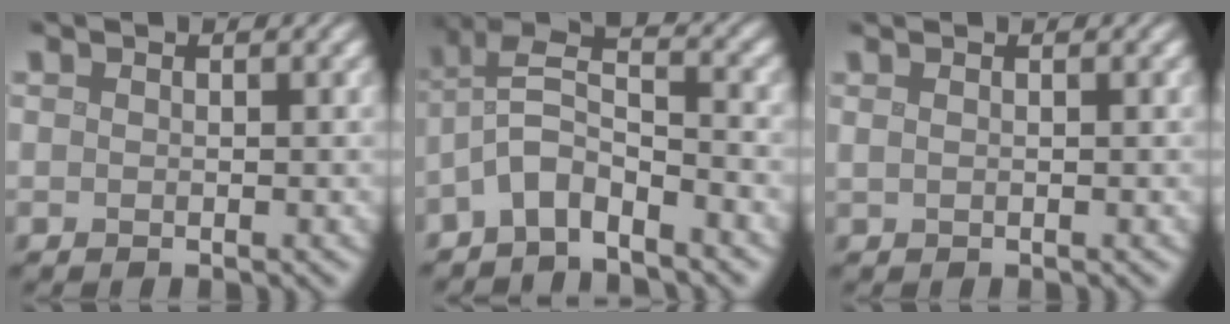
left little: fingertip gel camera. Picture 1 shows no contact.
{"total": 4.6, "force": [-2.8, 1.6, 3.3], "torque": [-0.064, 0.011, -0.063]}
{"total": 2.0, "force": [0.9, 1.0, 1.4], "torque": [-0.010, 0.009, -0.007]}